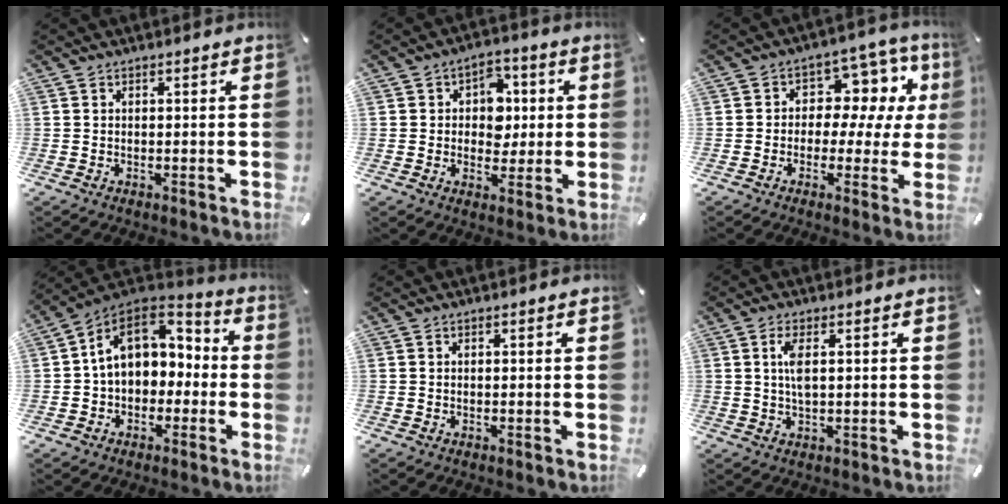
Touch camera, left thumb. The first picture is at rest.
{"total": 7.8, "force": [0.8, 6.8, 3.7], "torque": [-0.041, 0.003, 0.008]}
{"total": 10.3, "force": [1.8, 7.8, 6.5], "torque": [-0.086, -0.013, 0.030]}
{"total": 12.1, "force": [1.7, 9.8, 7.0], "torque": [-0.127, 0.005, 0.033]}
{"total": 0.0}
{"total": 4.0, "force": [0.8, 1.2, 3.7], "torque": [-0.084, 0.002, 0.009]}